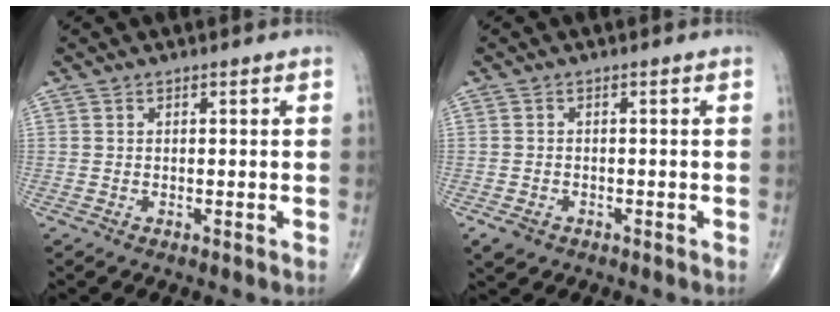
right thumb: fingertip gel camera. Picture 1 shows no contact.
{"total": 2.4, "force": [-1.3, 1.7, 1.0], "torque": [-0.013, 0.004, -0.018]}